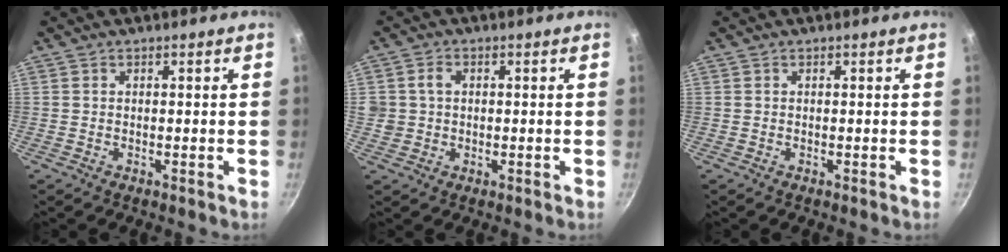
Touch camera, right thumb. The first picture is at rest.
{"total": 3.3, "force": [0.5, 2.9, 1.6], "torque": [-0.014, 0.009, 0.010]}
{"total": 0.0}